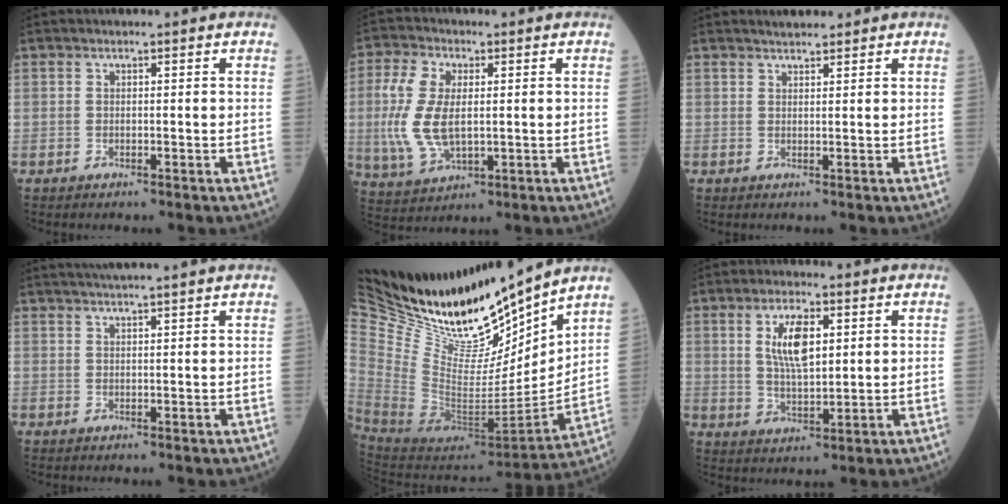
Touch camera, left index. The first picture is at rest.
{"total": 10.0, "force": [0.0, 4.9, 8.7], "torque": [-0.215, -0.001, 0.007]}
{"total": 2.3, "force": [2.1, 0.7, 0.7], "torque": [-0.016, 0.011, 0.034]}
{"total": 7.1, "force": [6.2, -0.8, 3.3], "torque": [-0.047, 0.028, 0.083]}
{"total": 27.4, "force": [24.8, 5.6, 10.3], "torque": [-0.214, -0.065, 0.431]}
{"total": 7.2, "force": [2.1, 2.6, 6.4], "torque": [-0.129, 0.001, 0.041]}